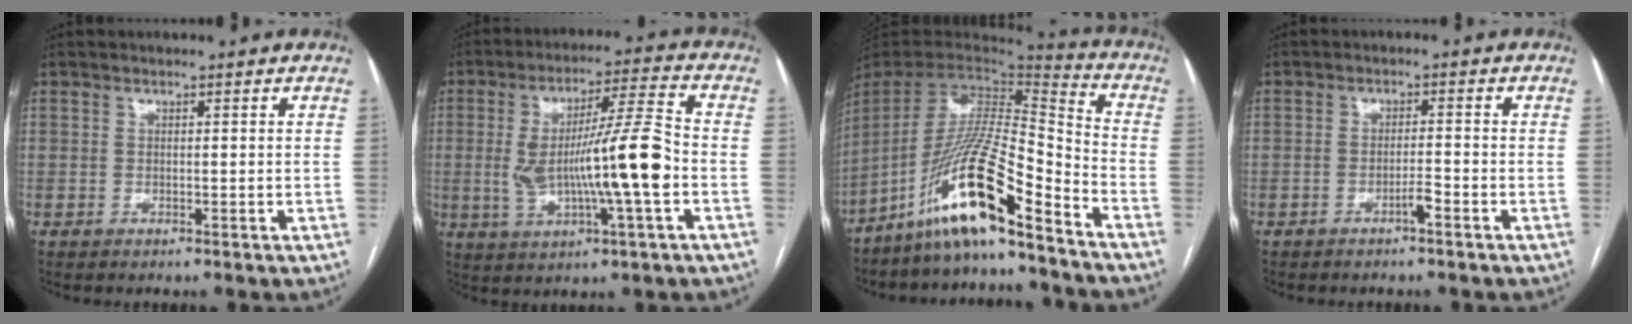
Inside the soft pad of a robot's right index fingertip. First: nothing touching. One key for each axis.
{"total": 13.8, "fx": -1.6, "fy": 0.7, "fz": 13.7, "tx": -0.251, "ty": 0.010, "tz": -0.027}
{"total": 18.0, "fx": -12.8, "fy": 1.0, "fz": 12.7, "tx": -0.260, "ty": -0.005, "tz": -0.238}
{"total": 2.0, "fx": -1.3, "fy": 0.0, "fz": 1.5, "tx": -0.026, "ty": 0.001, "tz": -0.023}